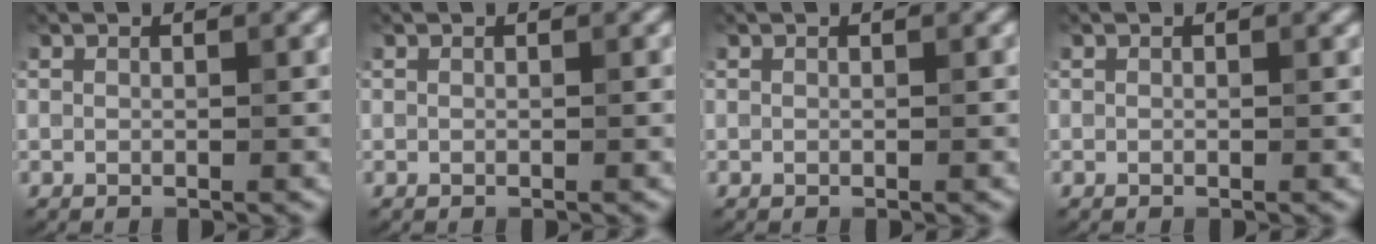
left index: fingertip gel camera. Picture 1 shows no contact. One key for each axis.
{"total": 0.0}
{"total": 0.0}
{"total": 0.0}